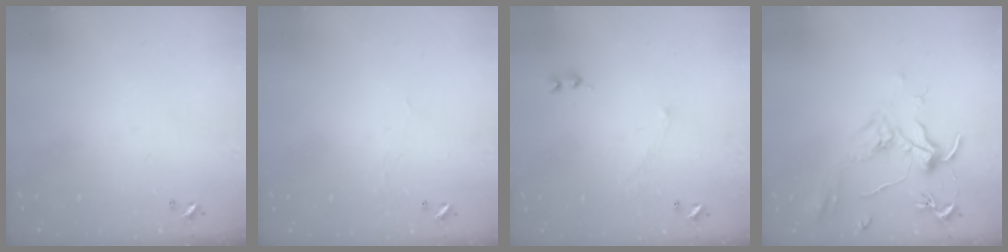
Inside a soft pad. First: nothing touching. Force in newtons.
{"total": 1.7, "press": 1.7, "slide": 0.4}
{"total": 2.1, "press": 2.0, "slide": 0.7}
{"total": 1.8, "press": 1.6, "slide": 0.9}